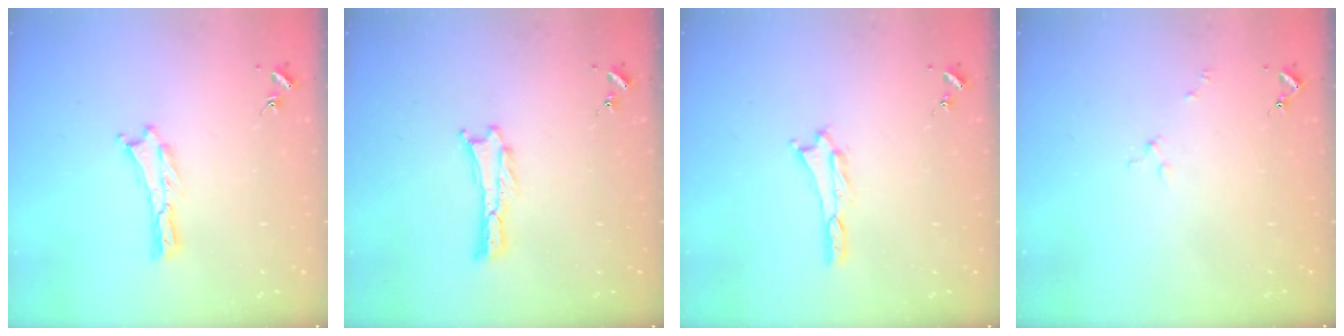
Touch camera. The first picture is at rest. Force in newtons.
{"total": 0.0}
{"total": 0.7, "press": 0.7, "slide": 0.3}
{"total": 1.7, "press": 1.7, "slide": 0.3}